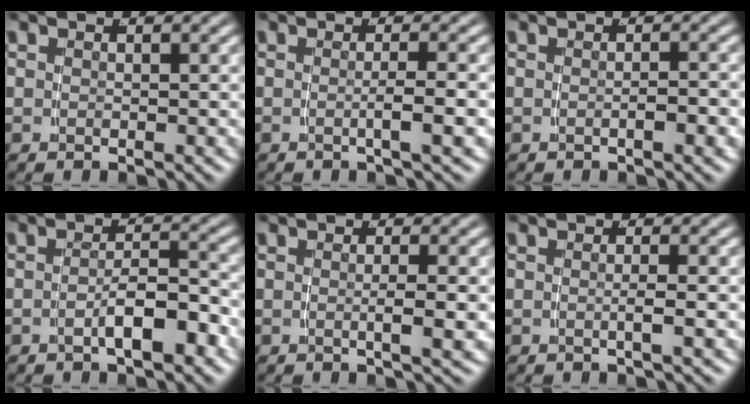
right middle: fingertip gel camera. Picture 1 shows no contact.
{"total": 1.7, "force": [-0.7, -0.7, 1.3], "torque": [-0.018, -0.001, -0.011]}
{"total": 1.1, "force": [-0.8, 0.0, 0.7], "torque": [-0.008, 0.003, -0.016]}
{"total": 3.4, "force": [-2.4, 0.4, 2.4], "torque": [-0.028, -0.002, -0.038]}
{"total": 1.5, "force": [-0.3, -0.6, 1.3], "torque": [-0.019, -0.004, -0.004]}
{"total": 1.0, "force": [-0.4, -0.7, 0.6], "torque": [-0.010, -0.002, -0.006]}